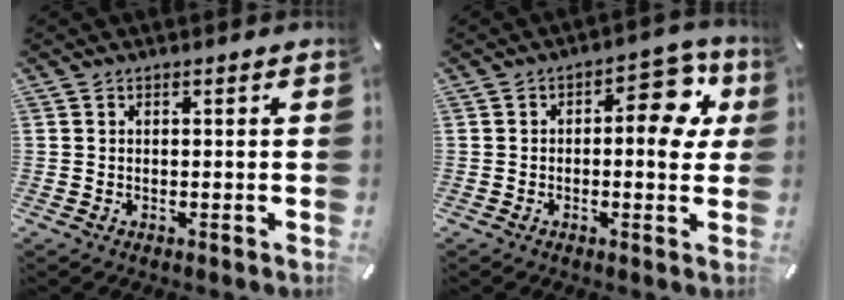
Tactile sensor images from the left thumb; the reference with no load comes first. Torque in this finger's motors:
{"motor_torque": [0.85, 1.10, 0.09, -0.01, 0.07]}